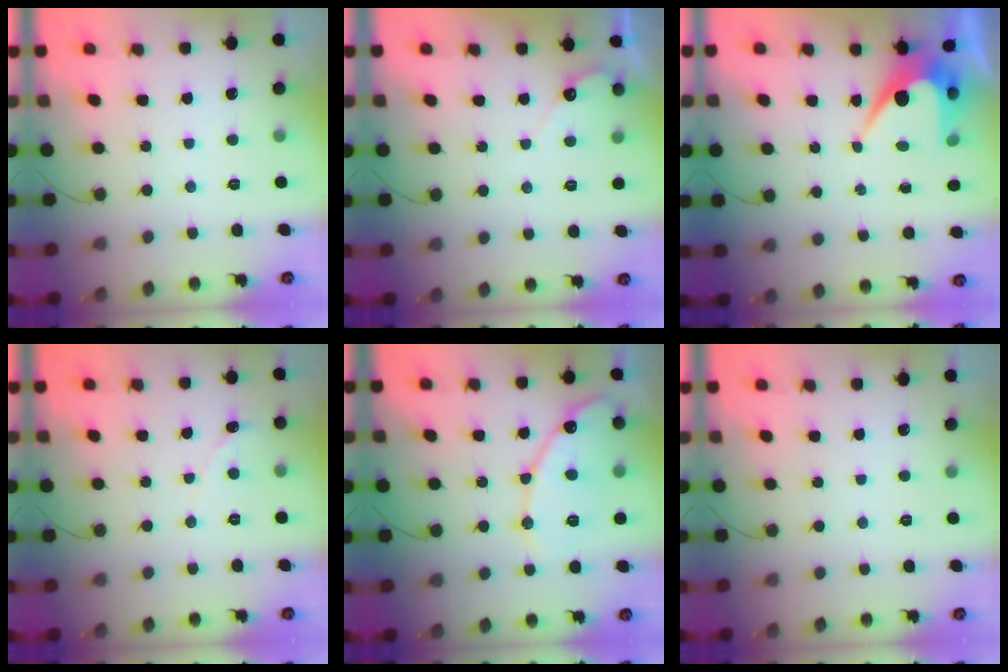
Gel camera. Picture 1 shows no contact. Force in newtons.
{"total": 3.5, "press": 3.5, "slide": 0.2}
{"total": 8.2, "press": 8.2, "slide": 0.4}
{"total": 0.0}
{"total": 13.7, "press": 13.7, "slide": 1.1}
{"total": 0.0}